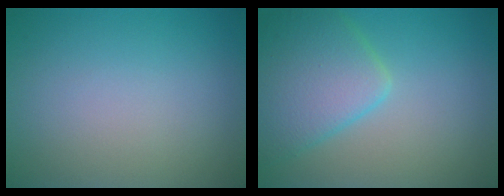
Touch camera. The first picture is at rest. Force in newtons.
{"total": 5.8, "press": 5.8, "slide": 0.2}